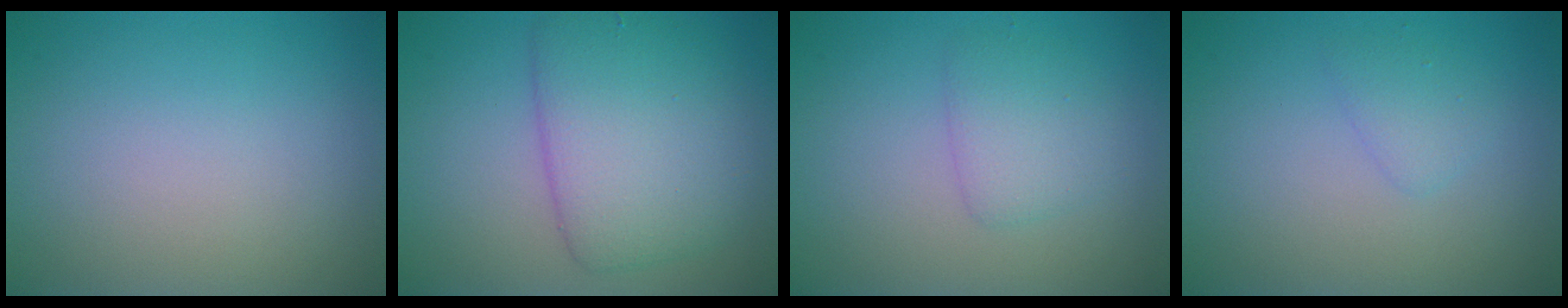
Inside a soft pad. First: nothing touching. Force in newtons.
{"total": 6.4, "press": 6.4, "slide": 0.1}
{"total": 2.3, "press": 2.3, "slide": 0.1}
{"total": 1.3, "press": 1.3, "slide": 0.1}